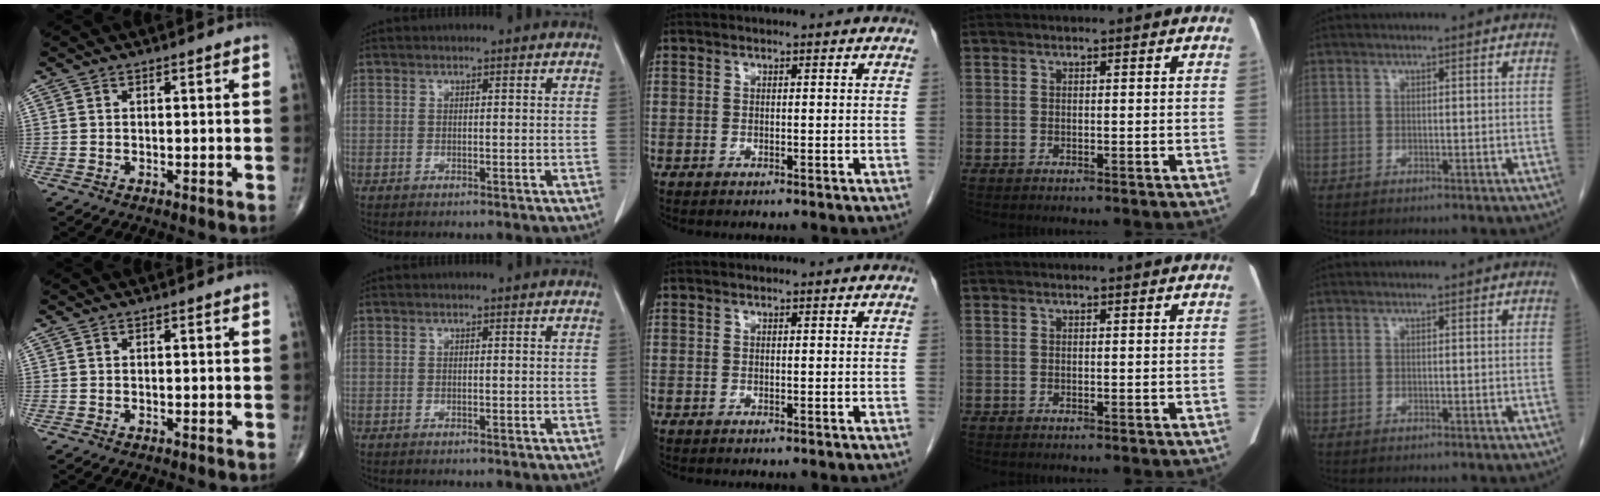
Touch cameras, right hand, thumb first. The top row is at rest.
{}